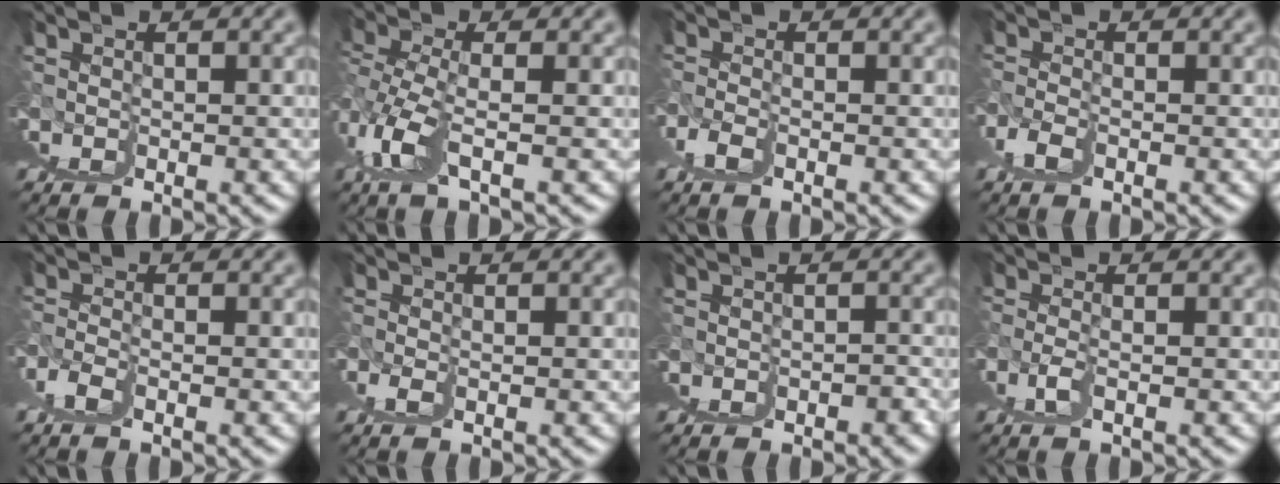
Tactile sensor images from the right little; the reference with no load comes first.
{"total": 5.8, "force": [0.6, -5.7, -0.4], "torque": [0.016, 0.009, 0.023]}
{"total": 2.7, "force": [-0.5, -2.5, -1.0], "torque": [0.015, -0.003, 0.005]}
{"total": 2.5, "force": [-0.2, -2.4, -0.8], "torque": [0.011, 0.000, 0.008]}
{"total": 2.6, "force": [0.0, -2.6, -0.6], "torque": [0.012, 0.006, 0.008]}
{"total": 1.8, "force": [-0.6, -1.5, -0.8], "torque": [0.012, -0.003, -0.001]}
{"total": 1.7, "force": [-1.0, -0.9, -1.0], "torque": [0.015, 0.001, -0.016]}
{"total": 1.6, "force": [-1.5, -0.3, 0.5], "torque": [-0.014, -0.002, -0.015]}